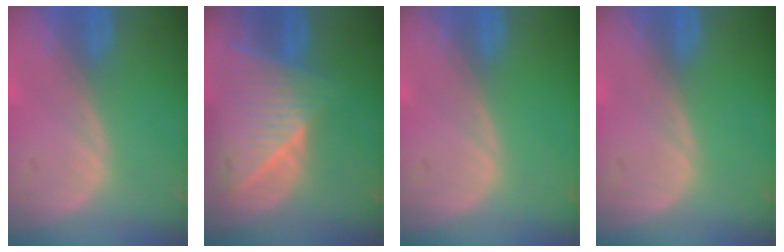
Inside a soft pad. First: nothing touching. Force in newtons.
{"total": 9.2, "press": 8.2, "slide": 4.1}
{"total": 0.0}
{"total": 0.0}